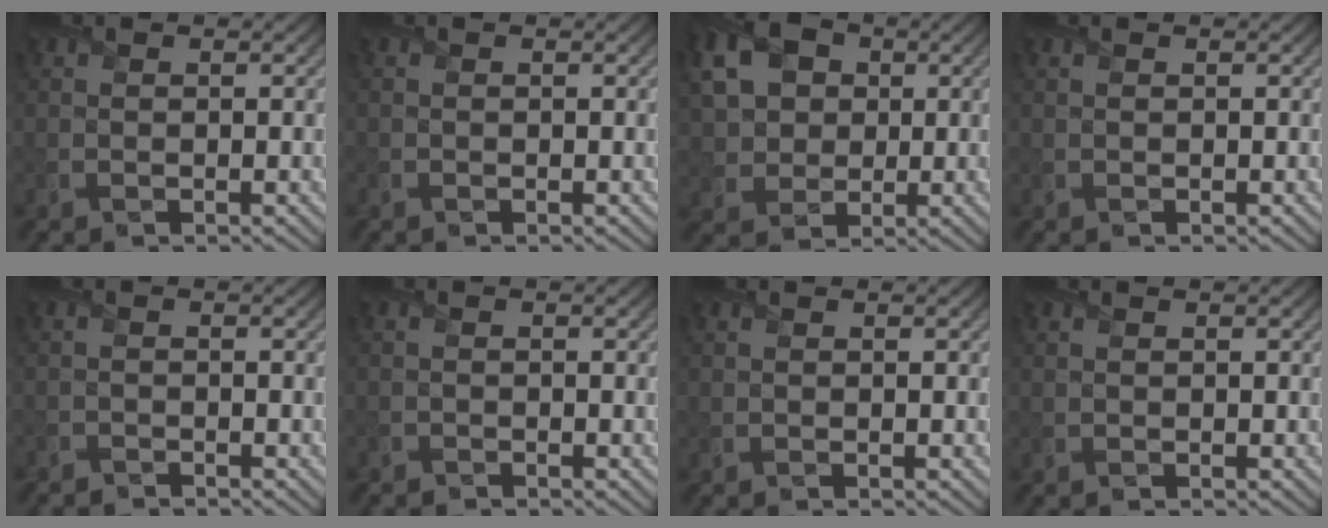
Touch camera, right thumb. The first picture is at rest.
{"total": 0.0}
{"total": 8.9, "force": [2.3, 7.0, 5.1], "torque": [-0.131, 0.010, 0.037]}
{"total": 0.0}
{"total": 1.7, "force": [-1.7, 0.0, -0.1], "torque": [0.002, -0.010, -0.037]}
{"total": 1.1, "force": [-1.1, 0.0, -0.2], "torque": [0.005, -0.008, -0.023]}
{"total": 0.0}
{"total": 0.0}